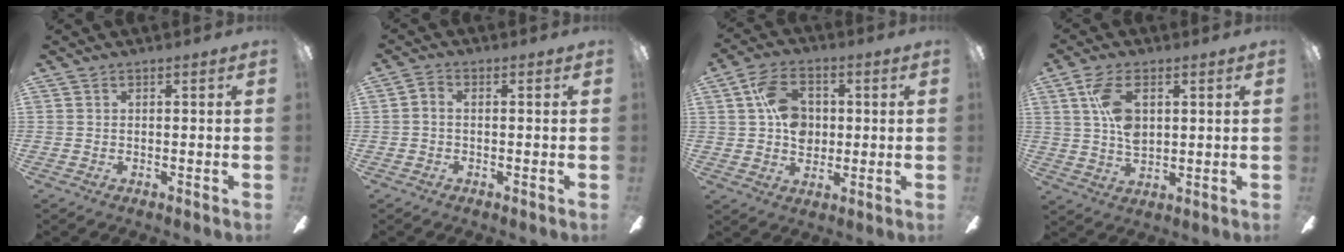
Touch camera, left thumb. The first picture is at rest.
{"total": 1.8, "force": [-0.8, 1.0, 1.3], "torque": [-0.022, 0.007, -0.015]}
{"total": 11.1, "force": [2.0, 8.4, 7.0], "torque": [-0.123, 0.019, 0.043]}
{"total": 9.6, "force": [3.0, 5.4, 7.3], "torque": [-0.149, 0.002, 0.055]}